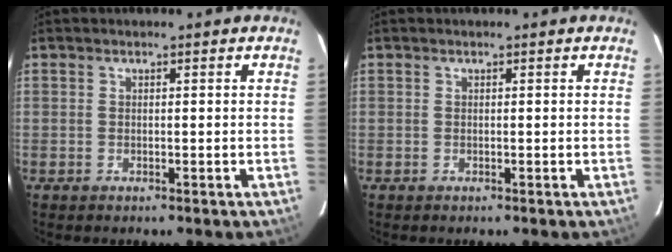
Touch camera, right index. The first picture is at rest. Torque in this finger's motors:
{"motor_torque": [0.00, 0.00, 0.00, 0.00]}